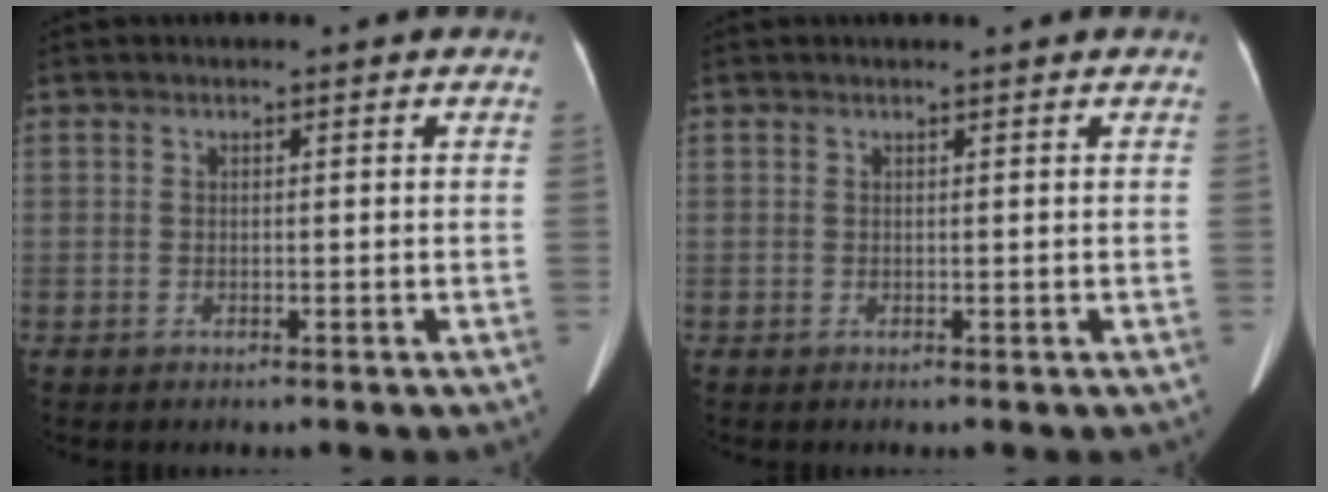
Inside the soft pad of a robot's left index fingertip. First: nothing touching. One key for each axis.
{"total": 1.2, "fx": 1.1, "fy": -0.1, "fz": 0.4, "tx": -0.007, "ty": 0.014, "tz": 0.018}